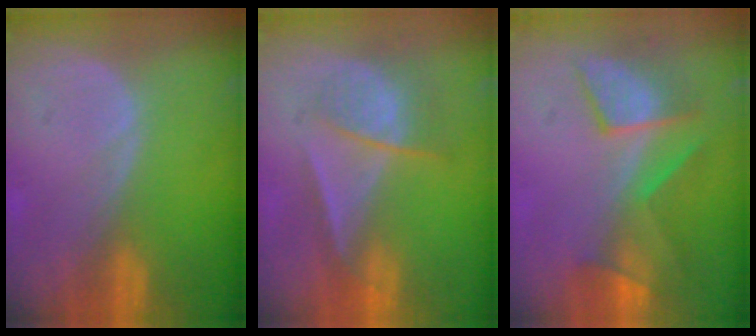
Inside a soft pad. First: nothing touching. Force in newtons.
{"total": 7.2, "press": 6.1, "slide": 3.9}
{"total": 7.6, "press": 7.5, "slide": 1.1}